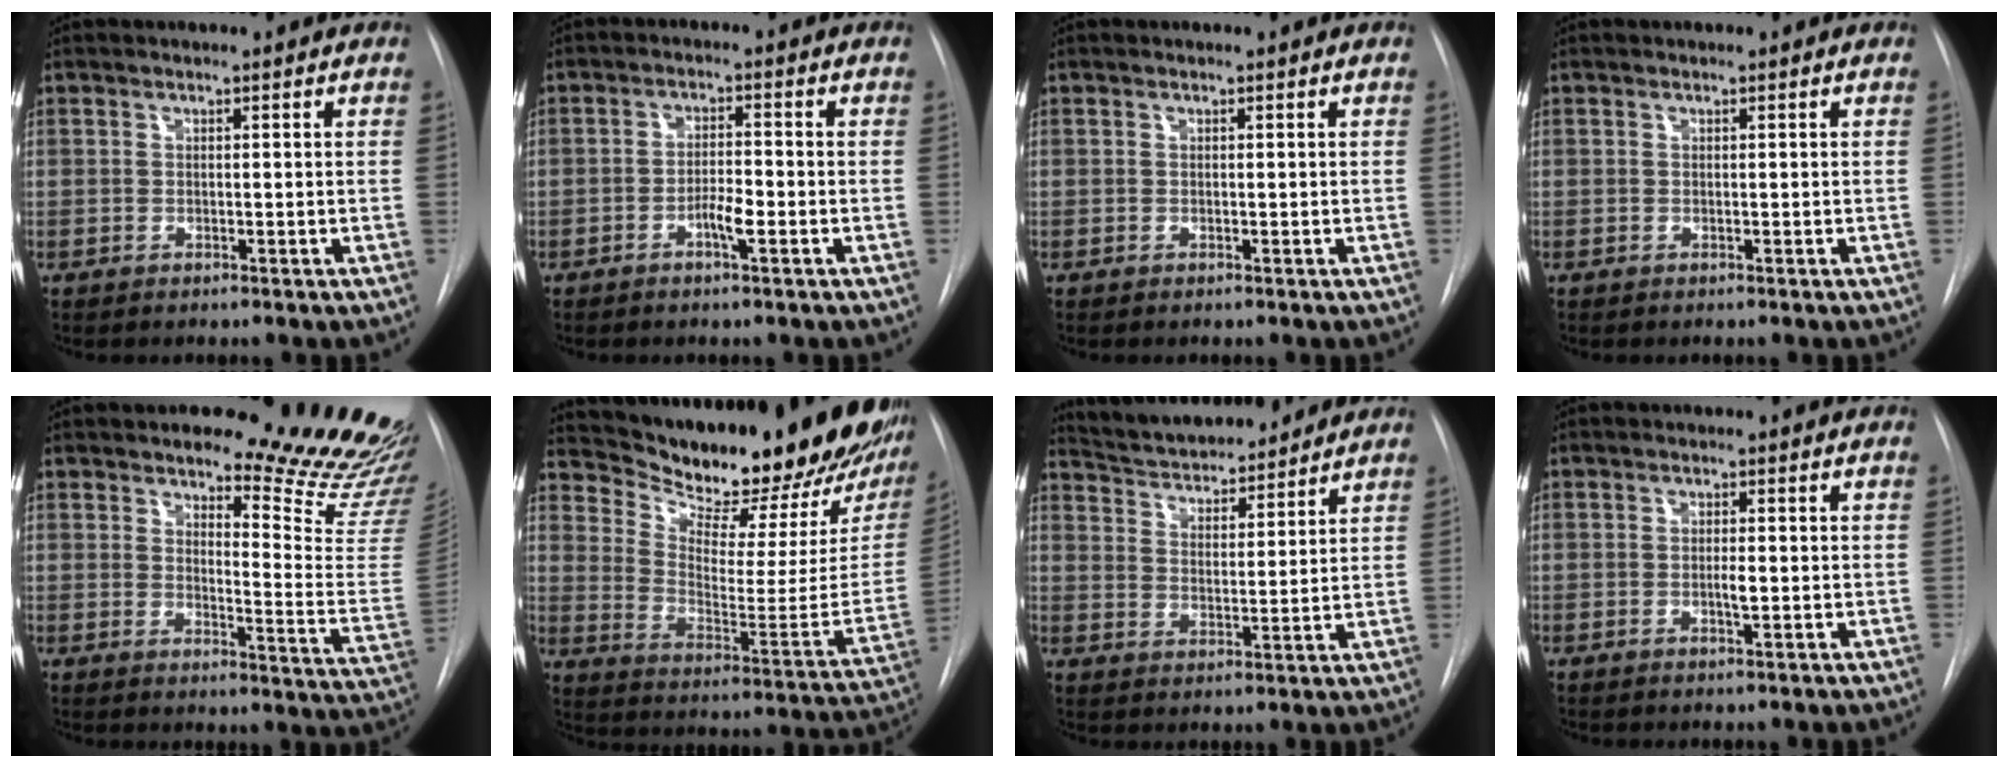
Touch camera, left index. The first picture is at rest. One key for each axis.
{"total": 3.2, "fx": -1.5, "fy": 0.5, "fz": 2.8, "tx": -0.049, "ty": 0.002, "tz": -0.028}
{"total": 0.0}
{"total": 0.0}
{"total": 18.9, "fx": 16.7, "fy": 2.9, "fz": 8.4, "tx": -0.090, "ty": -0.121, "tz": 0.183}
{"total": 27.9, "fx": 24.7, "fy": 4.3, "fz": 12.3, "tx": -0.198, "ty": -0.094, "tz": 0.330}
{"total": 13.8, "fx": 12.8, "fy": 2.7, "fz": 4.4, "tx": -0.068, "ty": 0.015, "tz": 0.204}
{"total": 1.7, "fx": -0.3, "fy": 0.3, "fz": 1.6, "tx": -0.030, "ty": -0.001, "tz": -0.005}